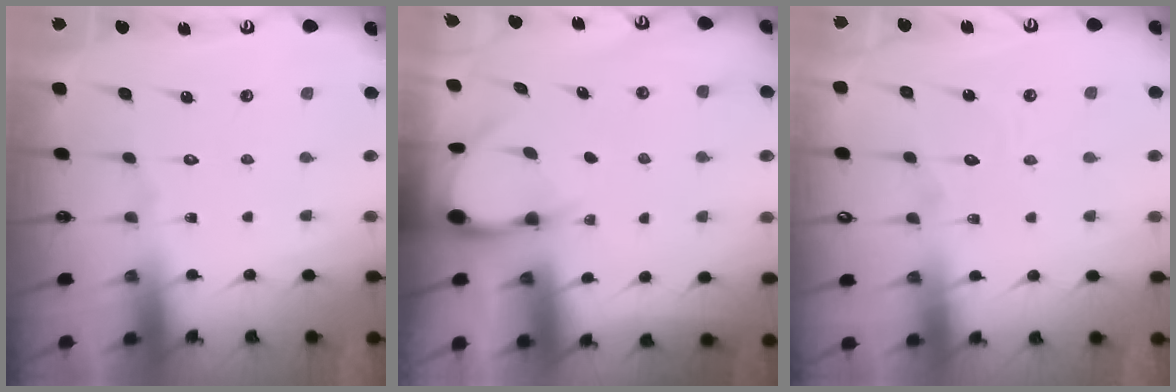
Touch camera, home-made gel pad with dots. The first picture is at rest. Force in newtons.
{"total": 3.2, "press": 3.2, "slide": 0.2}
{"total": 5.0, "press": 5.0, "slide": 0.4}